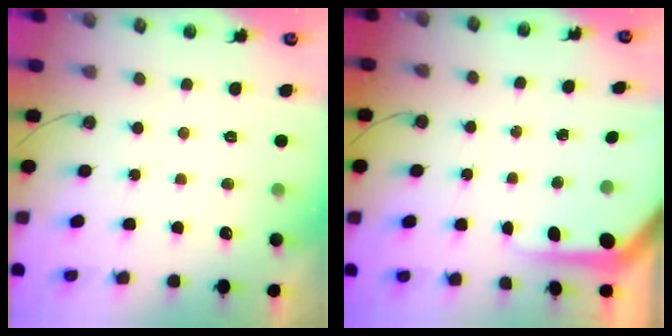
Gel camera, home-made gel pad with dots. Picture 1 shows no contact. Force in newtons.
{"total": 5.1, "press": 5.1, "slide": 0.5}